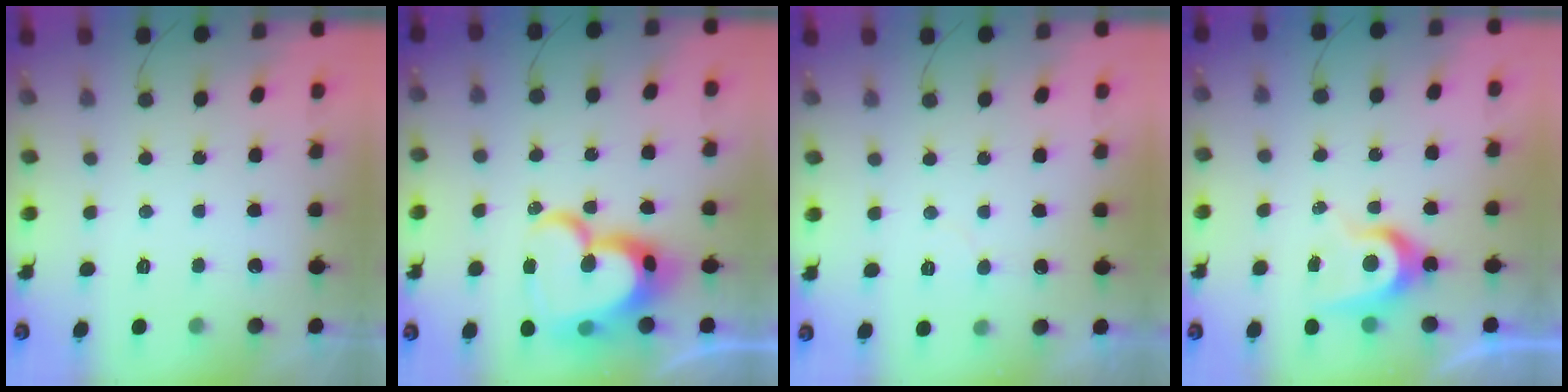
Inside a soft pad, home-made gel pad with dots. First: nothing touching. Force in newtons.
{"total": 24.2, "press": 24.2, "slide": 1.6}
{"total": 4.6, "press": 4.6, "slide": 0.2}
{"total": 7.8, "press": 7.8, "slide": 0.2}